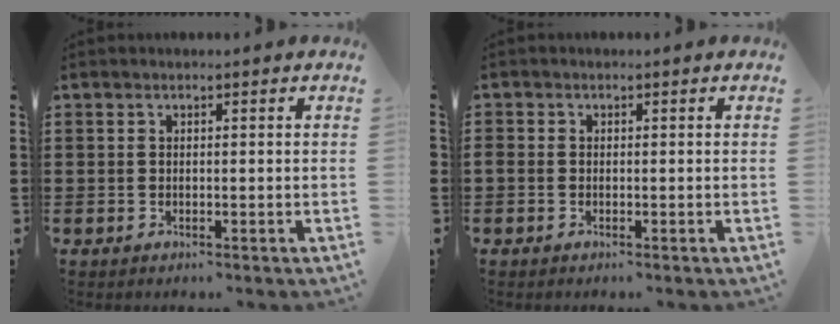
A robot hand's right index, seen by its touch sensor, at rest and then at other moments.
{"total": 0.7, "force": [-0.4, 0.5, 0.2], "torque": [-0.004, 0.001, -0.008]}